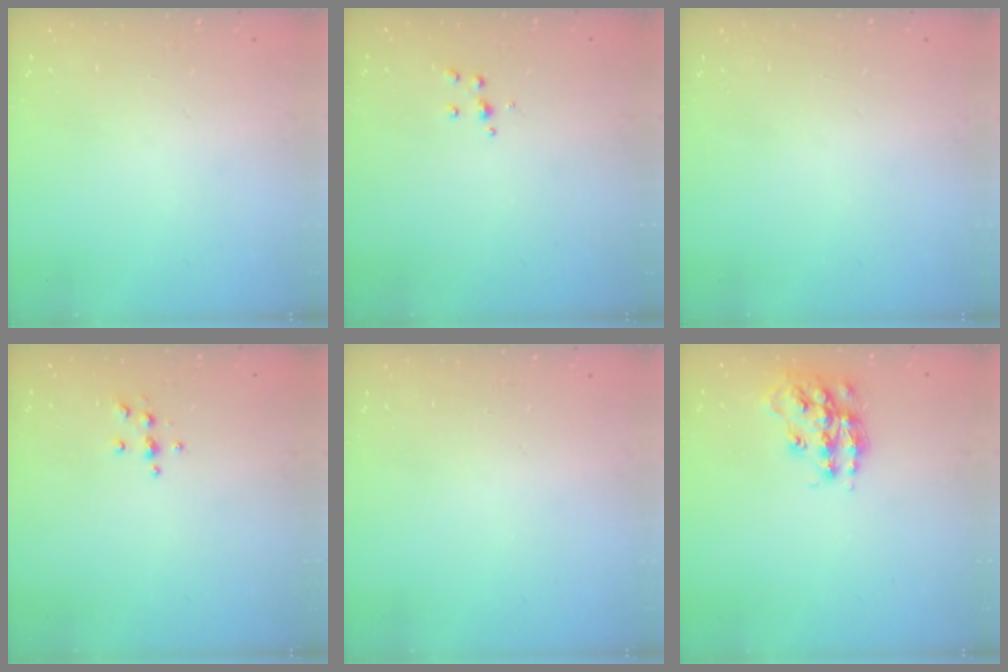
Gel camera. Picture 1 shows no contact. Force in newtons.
{"total": 3.6, "press": 3.6, "slide": 0.3}
{"total": 0.0}
{"total": 4.0, "press": 3.9, "slide": 0.6}
{"total": 0.0}
{"total": 15.6, "press": 15.6, "slide": 0.9}